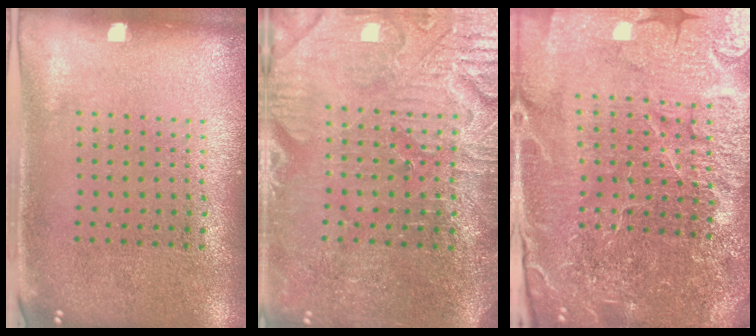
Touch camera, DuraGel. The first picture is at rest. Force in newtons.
{"total": 4.0, "press": 3.8, "slide": 1.3}
{"total": 6.0, "press": 5.3, "slide": 2.6}